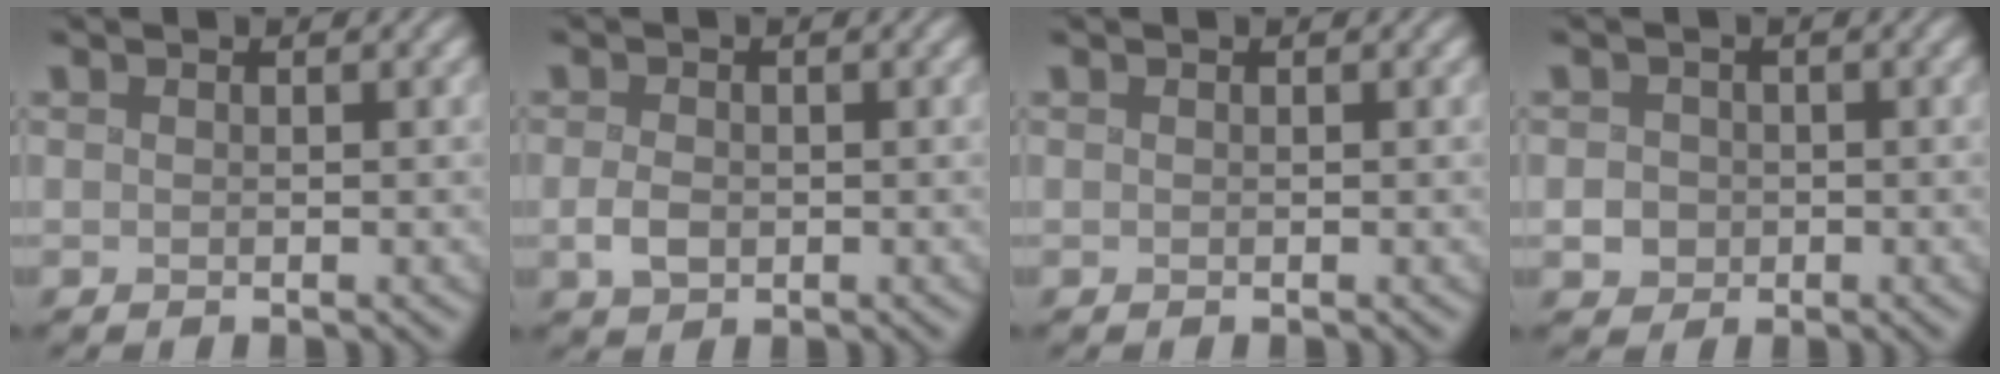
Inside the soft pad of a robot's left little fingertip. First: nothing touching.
{"total": 2.2, "force": [-0.7, 1.6, 1.2], "torque": [-0.026, 0.000, -0.013]}
{"total": 0.0}
{"total": 1.9, "force": [-0.4, 1.7, 0.5], "torque": [-0.009, 0.001, -0.003]}